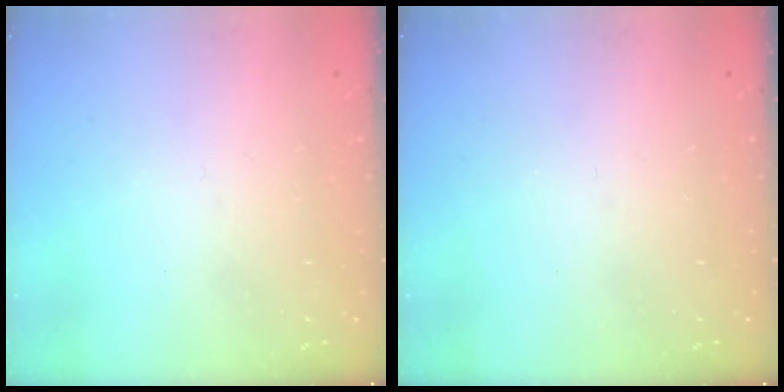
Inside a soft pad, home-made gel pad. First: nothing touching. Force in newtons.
{"total": 0.0}